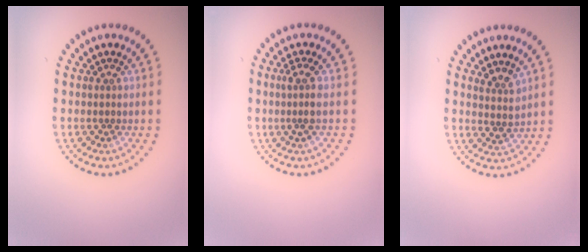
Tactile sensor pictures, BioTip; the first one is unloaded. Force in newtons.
{"total": 1.8, "press": 1.3, "slide": 1.2}
{"total": 1.9, "press": 1.5, "slide": 1.2}